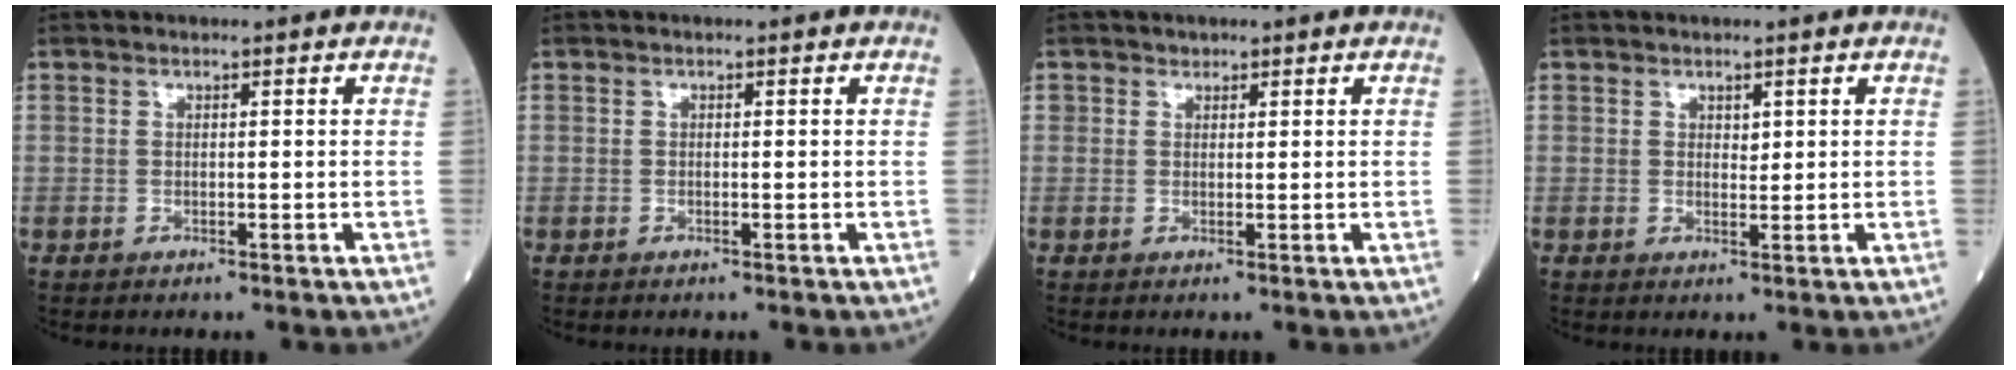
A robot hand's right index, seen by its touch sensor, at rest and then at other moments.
{"total": 0.0}
{"total": 2.3, "force": [1.0, 2.0, 0.5], "torque": [-0.023, 0.016, 0.020]}
{"total": 1.9, "force": [0.7, 1.2, 1.2], "torque": [-0.032, 0.005, 0.018]}